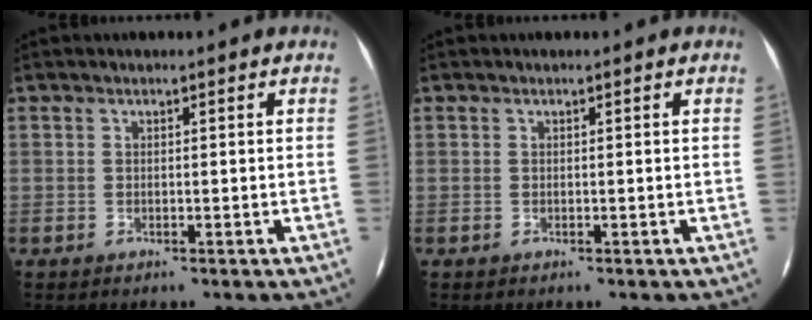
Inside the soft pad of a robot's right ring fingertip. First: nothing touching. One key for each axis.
{"total": 0.0}